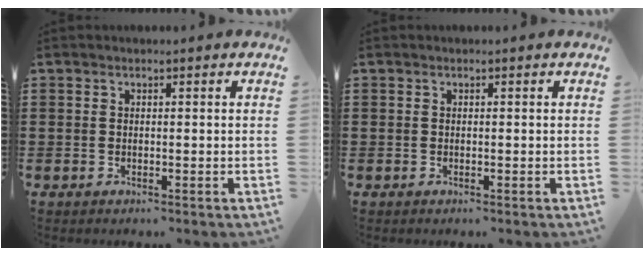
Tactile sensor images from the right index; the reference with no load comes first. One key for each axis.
{"total": 0.0}